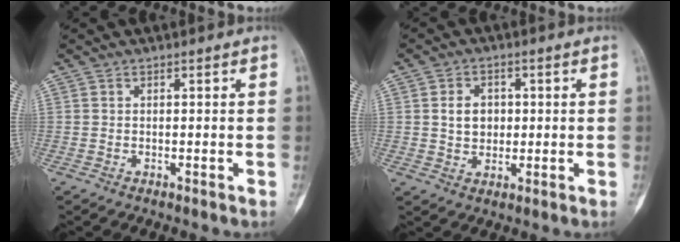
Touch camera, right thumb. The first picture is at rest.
{"total": 5.4, "force": [0.7, 4.2, 3.4], "torque": [-0.032, -0.002, 0.012]}